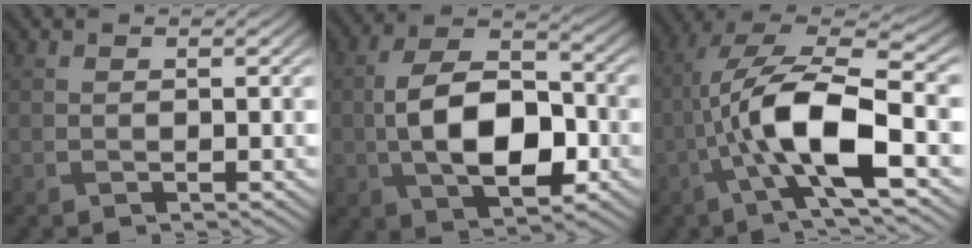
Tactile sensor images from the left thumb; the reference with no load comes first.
{"total": 11.6, "force": [-2.0, 6.6, 9.4], "torque": [-0.182, -0.001, -0.036]}
{"total": 13.1, "force": [-3.5, 4.3, 11.8], "torque": [-0.236, 0.004, -0.069]}